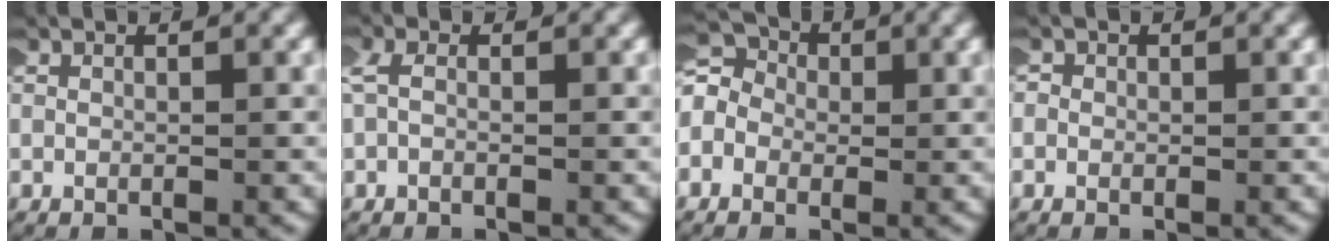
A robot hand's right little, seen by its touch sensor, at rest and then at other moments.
{"total": 1.1, "force": [0.5, 0.5, 0.8], "torque": [-0.020, 0.003, 0.007]}
{"total": 6.9, "force": [1.4, 5.8, 3.3], "torque": [-0.073, 0.013, 0.003]}
{"total": 1.1, "force": [0.0, 1.1, 0.2], "torque": [-0.006, 0.002, -0.006]}